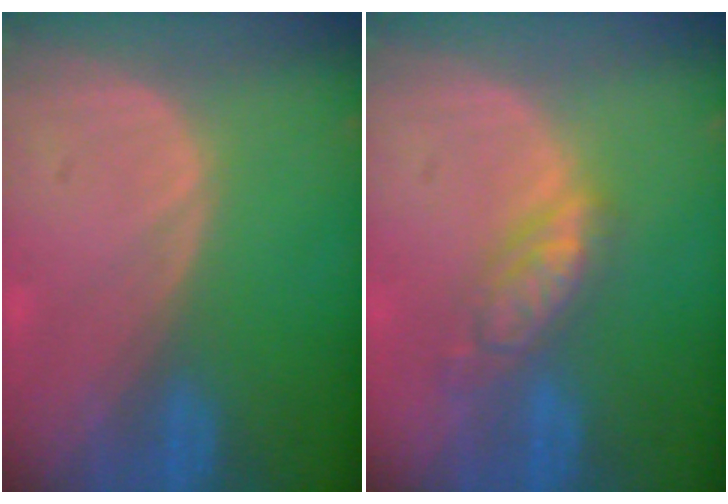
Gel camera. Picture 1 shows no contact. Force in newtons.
{"total": 5.5, "press": 5.0, "slide": 2.4}